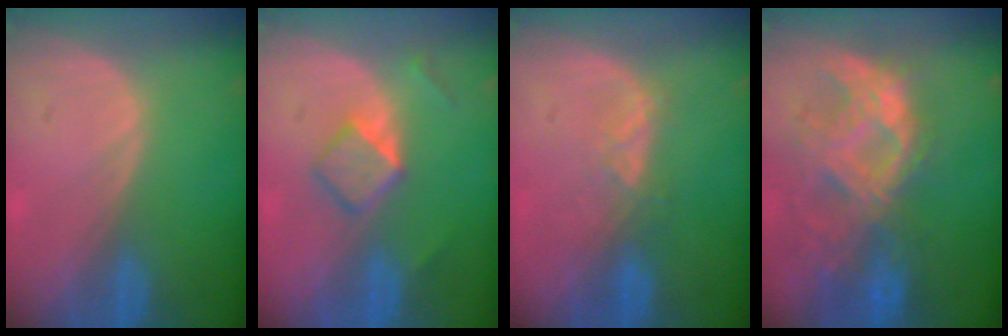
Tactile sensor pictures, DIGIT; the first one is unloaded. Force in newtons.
{"total": 4.7, "press": 4.2, "slide": 2.1}
{"total": 2.6, "press": 2.5, "slide": 0.8}
{"total": 10.4, "press": 9.2, "slide": 4.9}